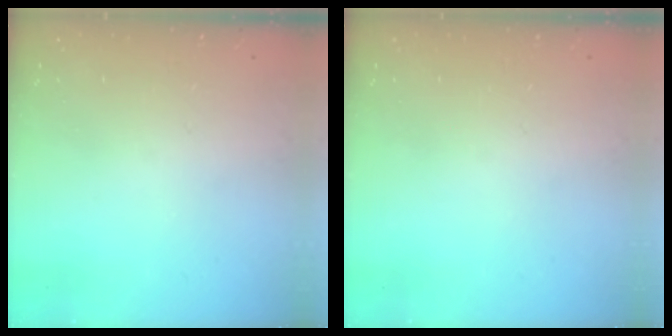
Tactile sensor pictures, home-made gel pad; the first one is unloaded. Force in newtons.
{"total": 0.0}